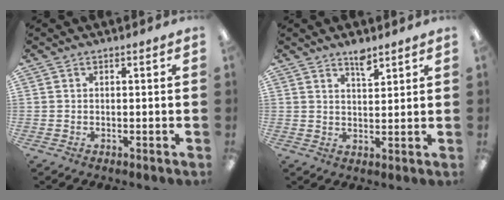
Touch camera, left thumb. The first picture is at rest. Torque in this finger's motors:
{"motor_torque": [0.25, 0.02, 0.34, -0.36, 0.00]}